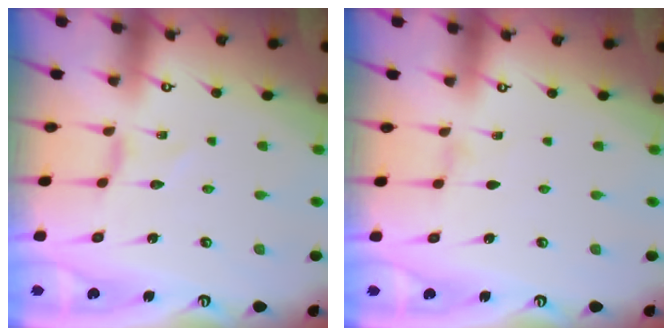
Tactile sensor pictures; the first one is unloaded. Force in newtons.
{"total": 0.0}